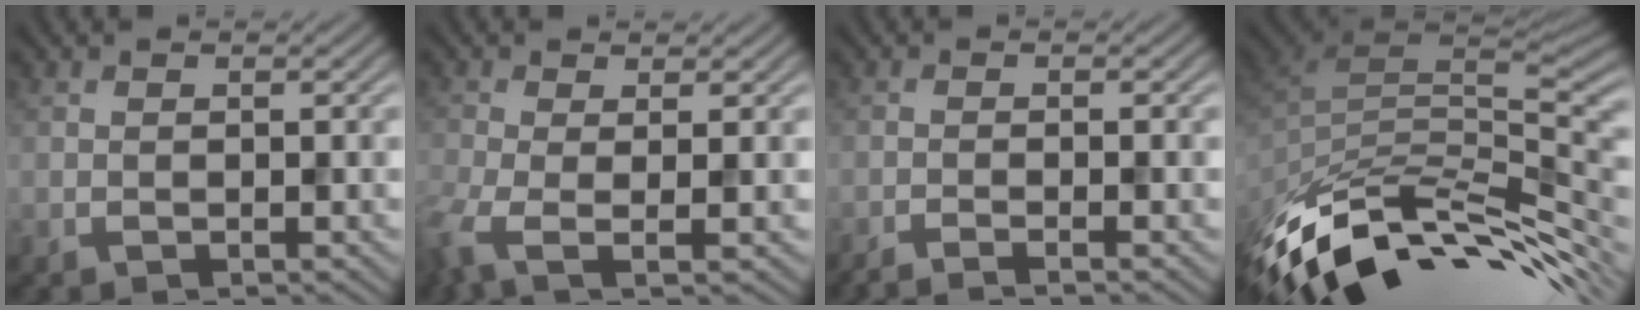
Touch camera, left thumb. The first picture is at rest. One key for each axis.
{"total": 4.3, "fx": -1.6, "fy": 1.4, "fz": 3.7, "tx": -0.091, "ty": -0.013, "tz": -0.030}
{"total": 2.7, "fx": -1.8, "fy": 0.5, "fz": 1.9, "tx": -0.011, "ty": 0.001, "tz": -0.044}
{"total": 12.7, "fx": -7.3, "fy": 5.9, "fz": 8.6, "tx": -0.191, "ty": -0.012, "tz": -0.111}